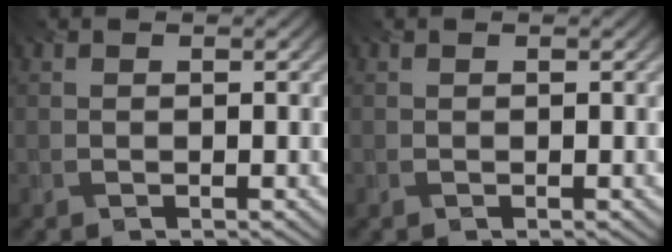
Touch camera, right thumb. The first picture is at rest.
{"total": 0.0}